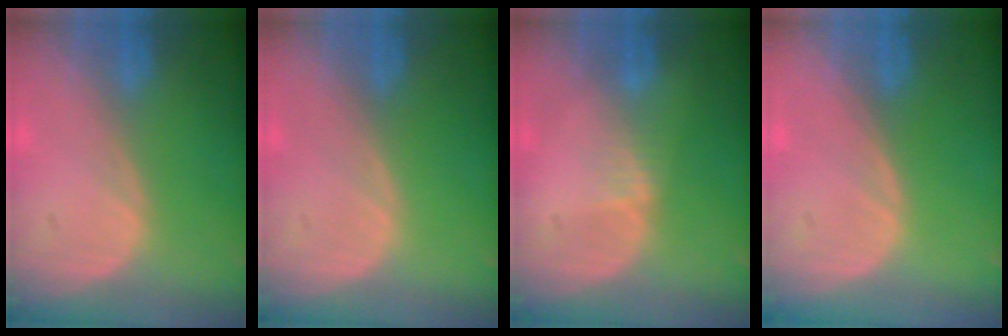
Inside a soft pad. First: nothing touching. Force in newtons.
{"total": 0.0}
{"total": 1.3, "press": 1.3, "slide": 0.2}
{"total": 0.0}